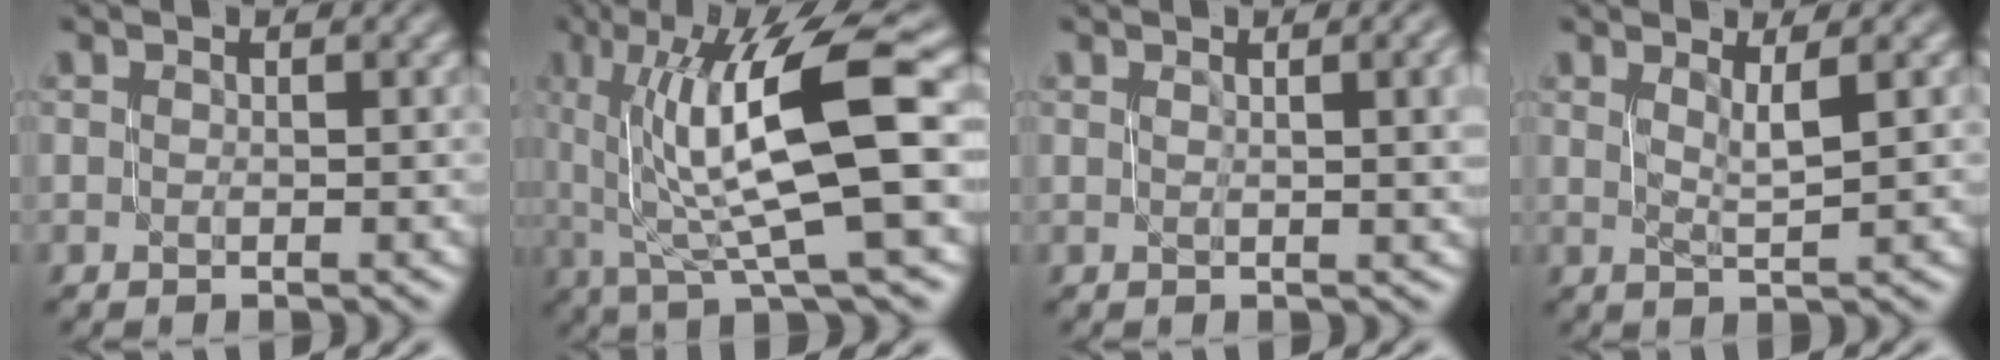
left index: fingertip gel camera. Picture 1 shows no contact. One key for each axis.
{"total": 10.7, "fx": 1.6, "fy": 2.5, "fz": 10.3, "tx": -0.162, "ty": 0.003, "tz": 0.033}
{"total": 5.4, "fx": 0.9, "fy": 2.2, "fz": 4.8, "tx": -0.027, "ty": 0.007, "tz": 0.009}
{"total": 2.0, "fx": 0.8, "fy": 0.3, "fz": 1.8, "tx": -0.028, "ty": -0.004, "tz": 0.016}